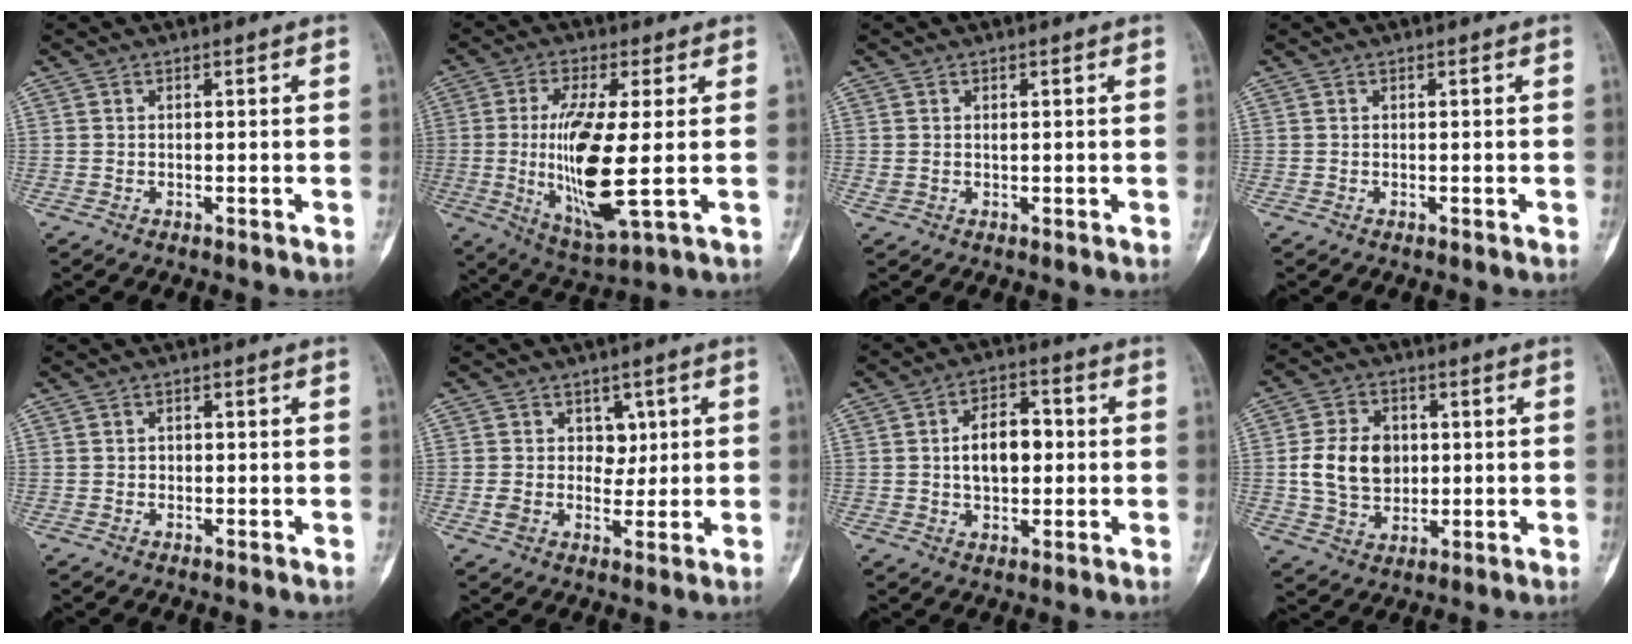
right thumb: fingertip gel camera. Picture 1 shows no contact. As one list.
[{"total": 15.0, "force": [-0.7, 3.5, 14.5], "torque": [-0.299, -0.022, -0.005]}, {"total": 0.8, "force": [0.3, 0.5, 0.5], "torque": [-0.017, 0.005, 0.011]}, {"total": 0.0}, {"total": 0.7, "force": [-0.1, 0.6, 0.4], "torque": [-0.002, 0.003, -0.005]}, {"total": 5.0, "force": [1.1, 4.0, 2.7], "torque": [-0.007, -0.004, 0.016]}, {"total": 8.9, "force": [0.3, 5.5, 7.0], "torque": [-0.096, 0.016, 0.001]}, {"total": 11.3, "force": [0.7, 8.7, 7.2], "torque": [-0.104, 0.002, 0.018]}]